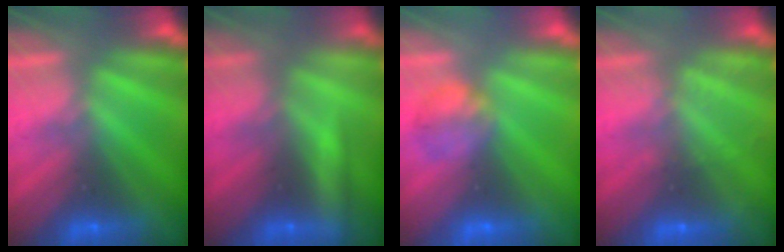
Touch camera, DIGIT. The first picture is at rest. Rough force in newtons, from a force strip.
{"total": 2.1}
{"total": 3.5}
{"total": 1.8}